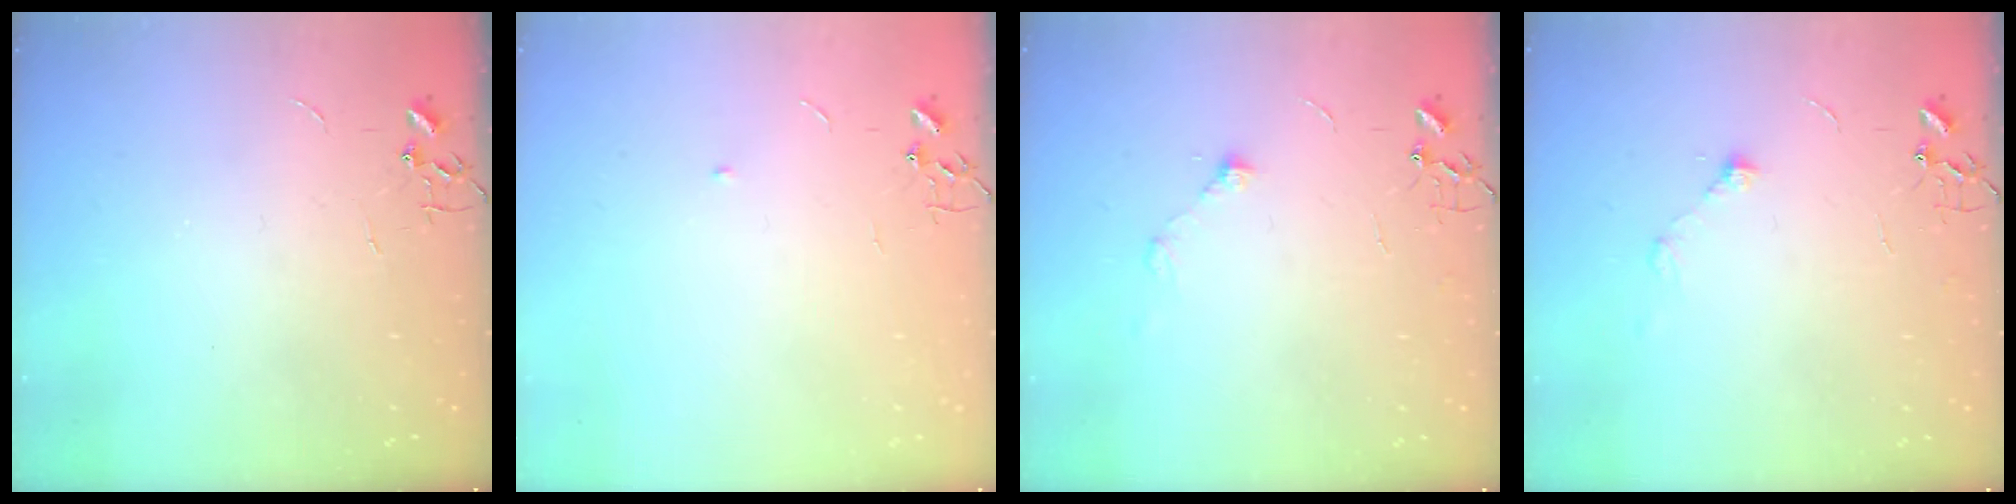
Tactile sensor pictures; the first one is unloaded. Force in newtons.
{"total": 4.0, "press": 3.9, "slide": 0.9}
{"total": 6.0, "press": 6.0, "slide": 0.8}
{"total": 6.0, "press": 6.0, "slide": 0.8}